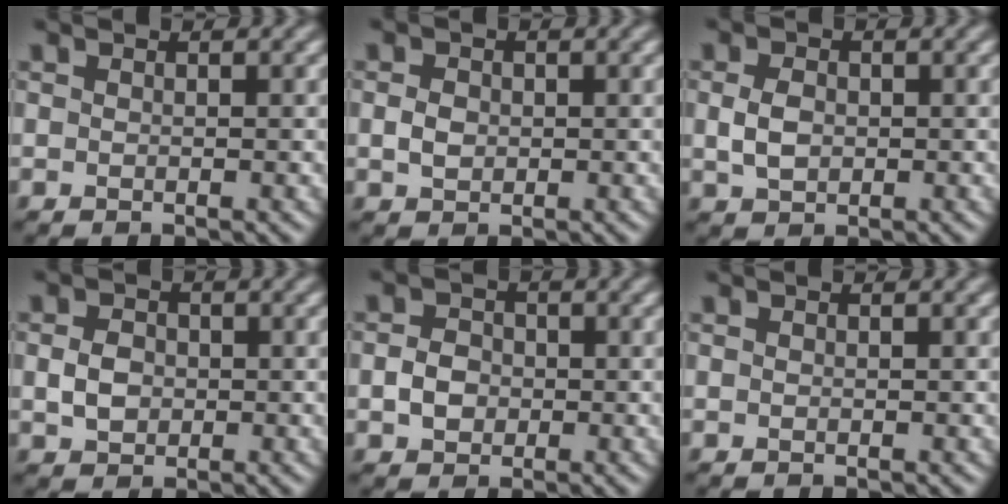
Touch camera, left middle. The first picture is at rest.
{"total": 1.7, "force": [0.0, 1.4, 1.0], "torque": [-0.021, -0.001, -0.003]}
{"total": 2.6, "force": [0.1, 1.9, 1.7], "torque": [-0.039, 0.000, 0.000]}
{"total": 2.5, "force": [-0.1, 2.1, 1.5], "torque": [-0.031, 0.000, -0.005]}
{"total": 2.5, "force": [-0.4, 2.1, 1.3], "torque": [-0.022, 0.002, -0.013]}
{"total": 0.0}